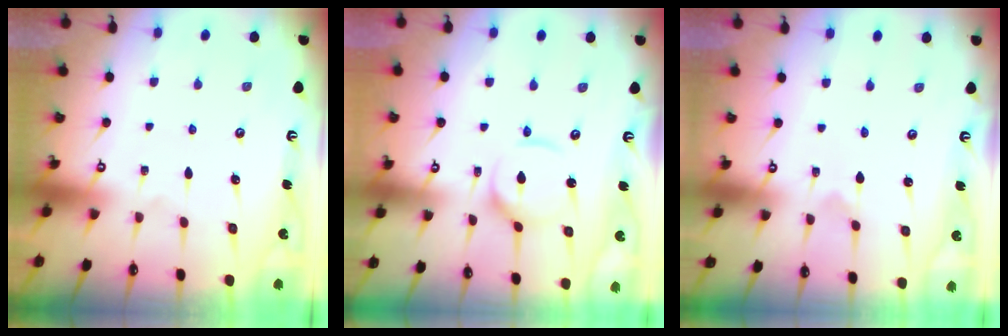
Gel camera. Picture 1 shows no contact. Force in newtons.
{"total": 8.7, "press": 8.6, "slide": 0.9}
{"total": 0.0}